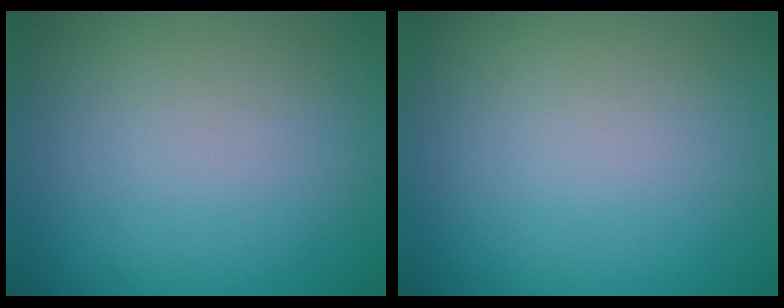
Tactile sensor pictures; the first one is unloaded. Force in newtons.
{"total": 0.0}